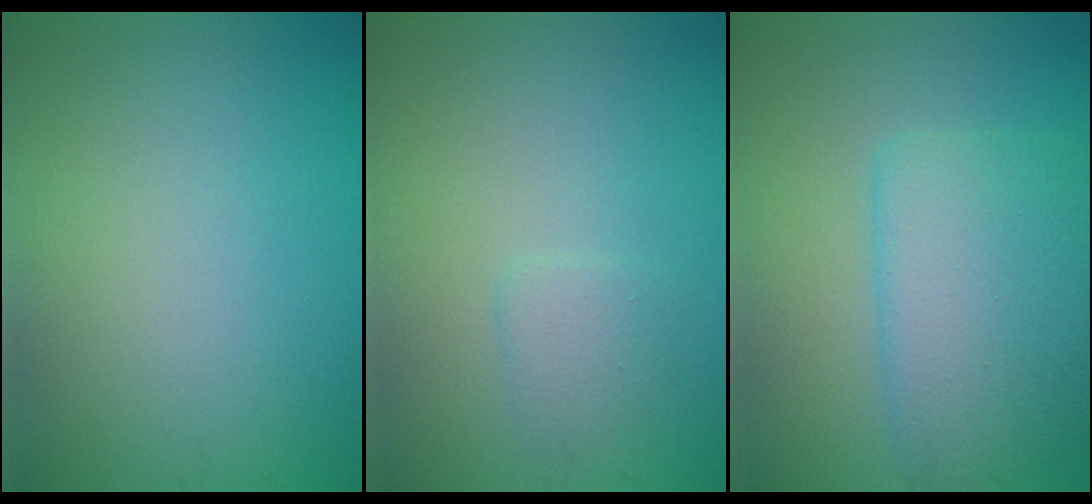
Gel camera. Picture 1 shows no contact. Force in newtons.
{"total": 1.4, "press": 1.3, "slide": 0.3}
{"total": 6.3, "press": 6.3, "slide": 0.3}